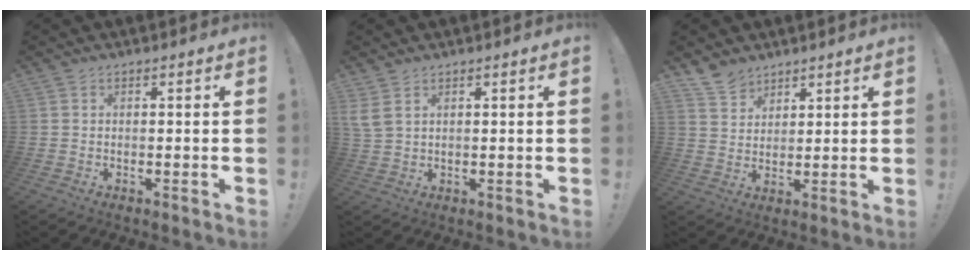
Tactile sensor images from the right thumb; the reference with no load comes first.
{"total": 4.0, "force": [2.3, 2.0, 2.6], "torque": [-0.052, -0.007, 0.042]}
{"total": 7.0, "force": [5.7, 3.9, 1.0], "torque": [-0.017, -0.040, 0.111]}